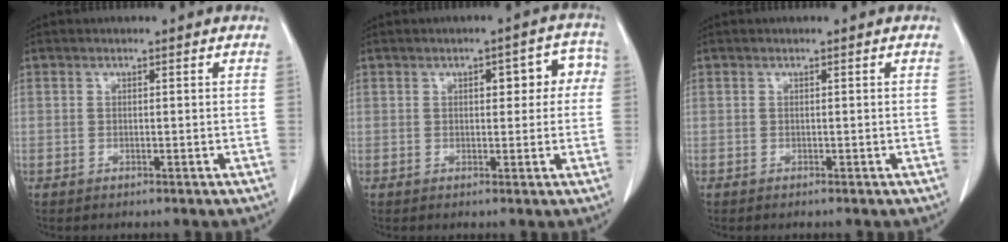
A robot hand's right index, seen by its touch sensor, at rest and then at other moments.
{"total": 5.7, "force": [1.2, 2.8, 4.9], "torque": [-0.044, 0.032, 0.011]}
{"total": 0.0}